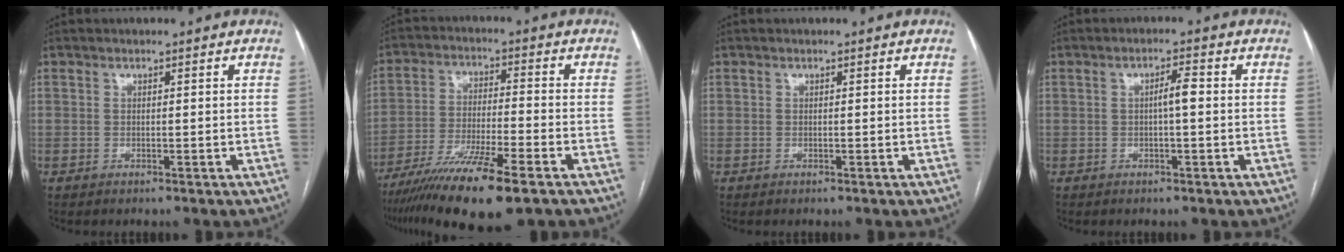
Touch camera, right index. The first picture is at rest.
{"total": 14.3, "force": [-9.5, 1.3, 10.6], "torque": [-0.197, -0.036, -0.165]}
{"total": 0.0}
{"total": 2.8, "force": [0.1, 0.4, 2.8], "torque": [-0.047, 0.005, 0.002]}